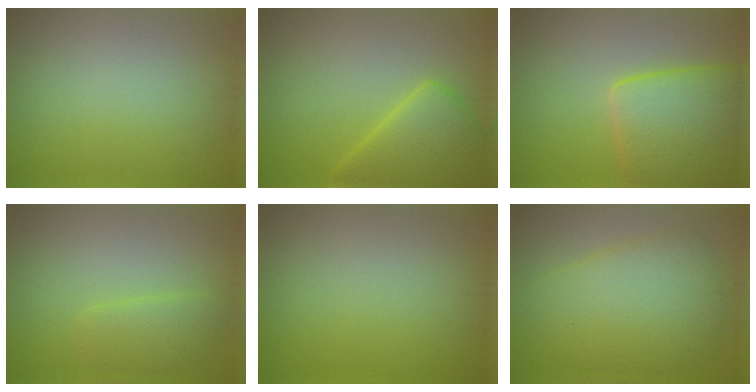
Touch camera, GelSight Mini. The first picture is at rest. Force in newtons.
{"total": 6.1, "press": 6.0, "slide": 0.5}
{"total": 8.8, "press": 8.7, "slide": 0.4}
{"total": 2.4, "press": 2.3, "slide": 0.1}
{"total": 0.0}
{"total": 7.4, "press": 7.4, "slide": 0.1}